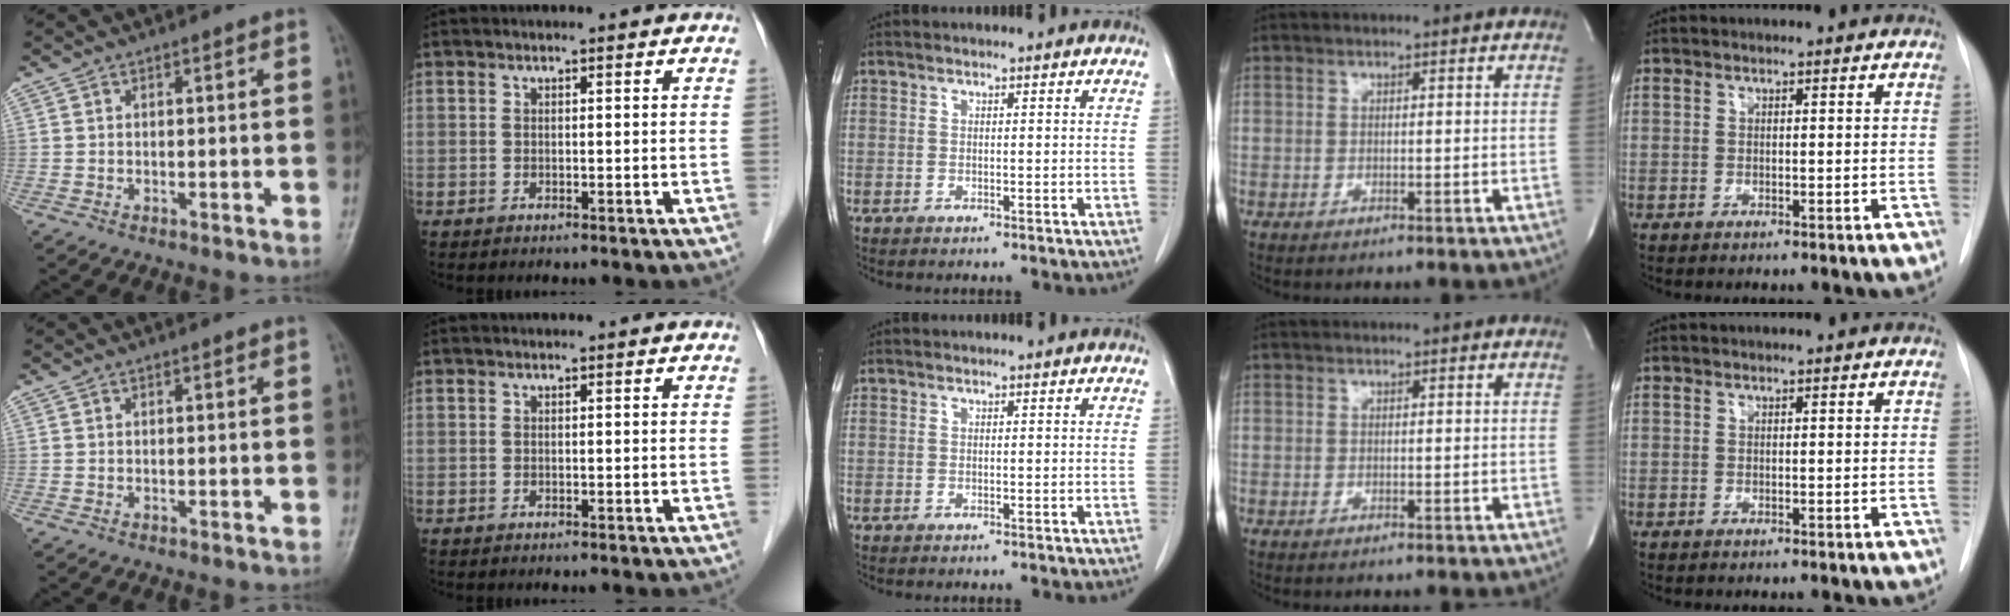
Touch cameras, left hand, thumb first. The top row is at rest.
{}